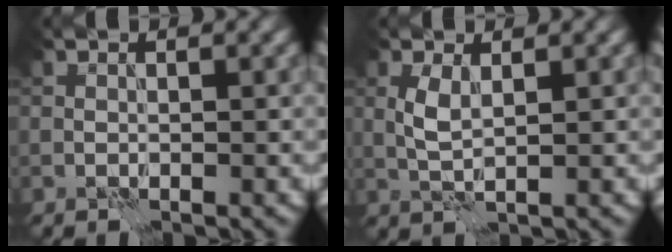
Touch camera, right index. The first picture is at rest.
{"total": 2.1, "force": [0.5, 0.6, 1.9], "torque": [-0.047, 0.004, 0.013]}